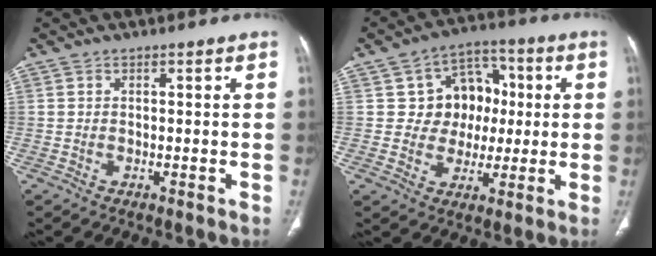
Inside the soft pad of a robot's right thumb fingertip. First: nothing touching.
{"total": 11.4, "force": [1.6, 9.7, 5.9], "torque": [-0.026, 0.015, 0.025]}